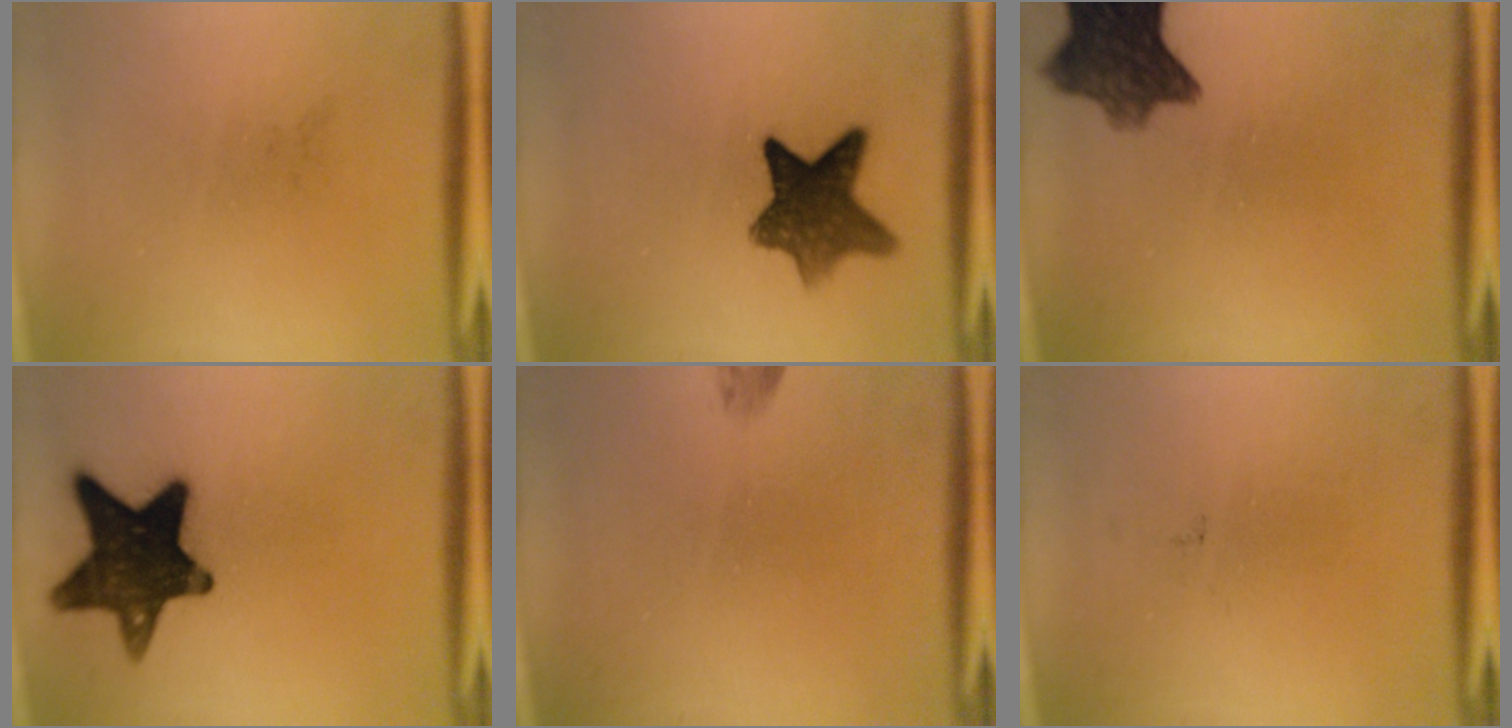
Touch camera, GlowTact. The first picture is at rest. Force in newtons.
{"total": 9.6}
{"total": 9.4}
{"total": 15.8}
{"total": 0.9}
{"total": 0.0}